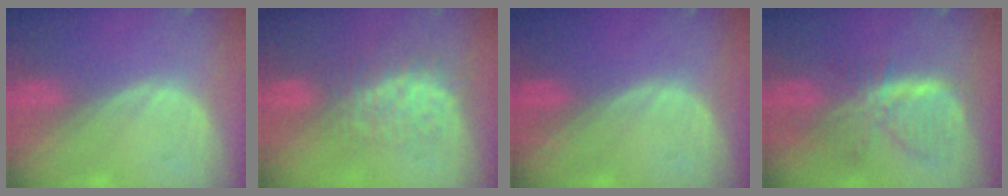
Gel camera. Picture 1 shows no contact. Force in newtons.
{"total": 7.8, "press": 7.2, "slide": 2.9}
{"total": 0.0}
{"total": 7.8, "press": 7.0, "slide": 3.4}